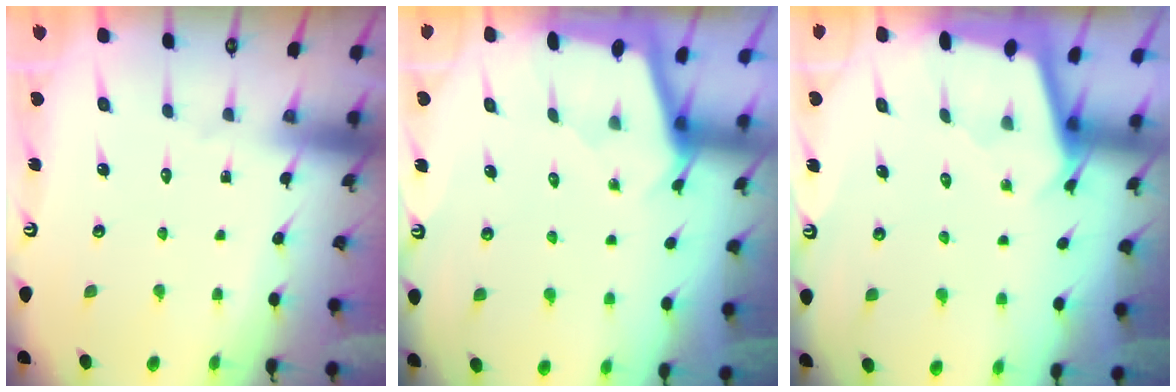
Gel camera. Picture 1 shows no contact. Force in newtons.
{"total": 1.9, "press": 1.9, "slide": 0.1}
{"total": 1.8, "press": 1.8, "slide": 0.2}